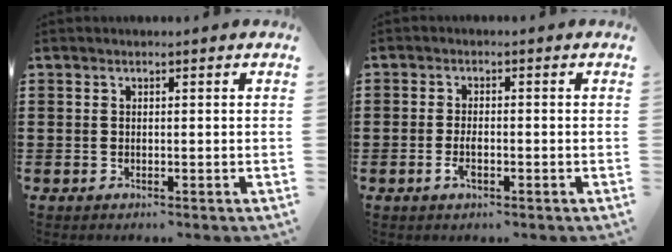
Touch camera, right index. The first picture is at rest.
{"total": 2.5, "force": [-0.9, 0.9, 2.1], "torque": [-0.048, -0.006, -0.017]}